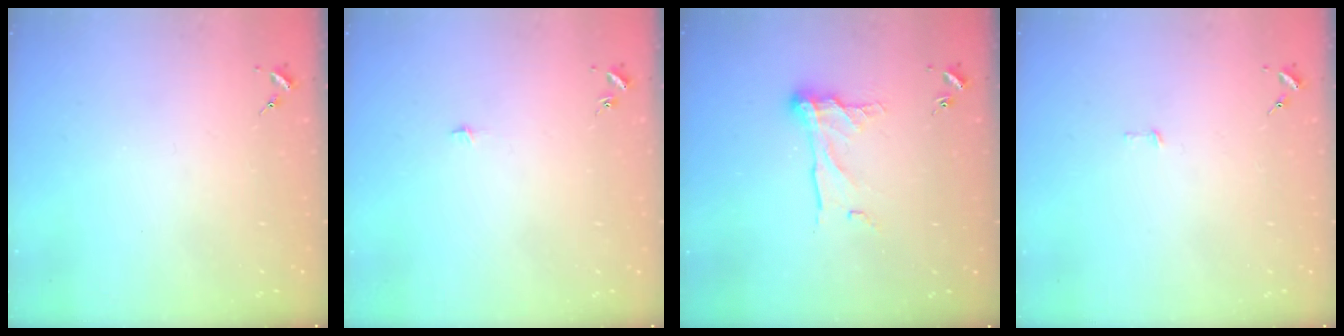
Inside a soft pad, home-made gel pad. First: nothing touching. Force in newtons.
{"total": 2.6, "press": 2.6, "slide": 0.2}
{"total": 11.2, "press": 11.2, "slide": 0.8}
{"total": 1.9, "press": 1.9, "slide": 0.1}